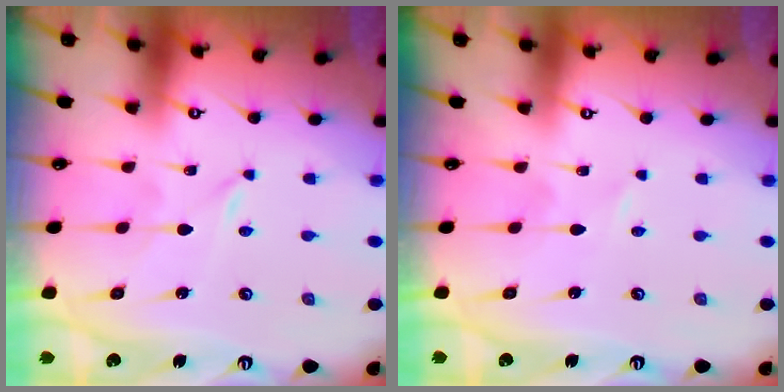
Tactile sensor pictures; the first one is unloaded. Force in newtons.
{"total": 0.0}